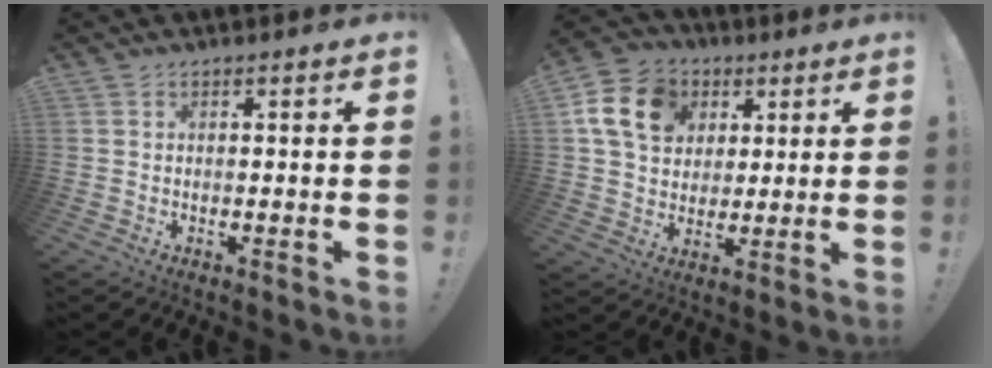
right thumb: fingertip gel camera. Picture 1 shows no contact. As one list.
[{"total": 15.6, "force": [5.5, 12.1, 8.1], "torque": [-0.129, -0.004, 0.115]}]